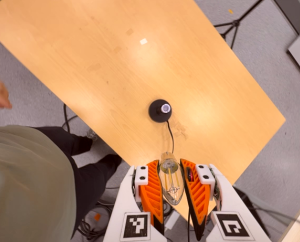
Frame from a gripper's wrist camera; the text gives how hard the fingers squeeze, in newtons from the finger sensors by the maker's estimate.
{"total": 23.8, "left": 25.9, "right": 21.8}